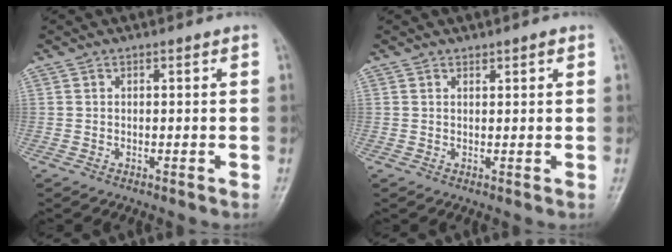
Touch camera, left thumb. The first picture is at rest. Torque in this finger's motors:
{"motor_torque": [-0.55, -0.27, -0.14, 0.10, 0.00]}